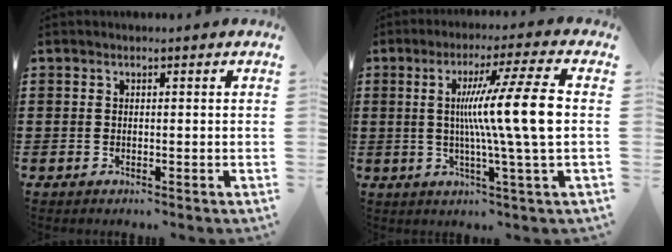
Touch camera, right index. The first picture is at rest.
{"total": 12.7, "force": [0.6, -0.4, 12.7], "torque": [-0.218, -0.003, 0.000]}